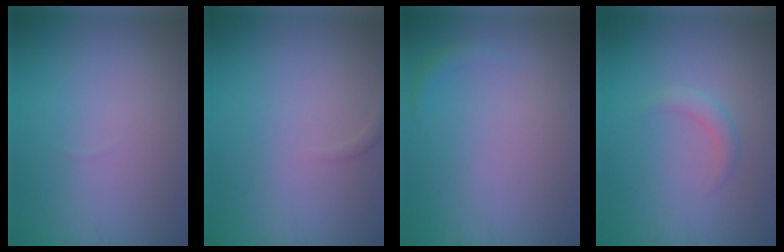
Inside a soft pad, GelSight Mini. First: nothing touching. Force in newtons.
{"total": 0.6, "press": 0.6, "slide": 0.1}
{"total": 0.8, "press": 0.8, "slide": 0.1}
{"total": 1.4, "press": 1.4, "slide": 0.1}